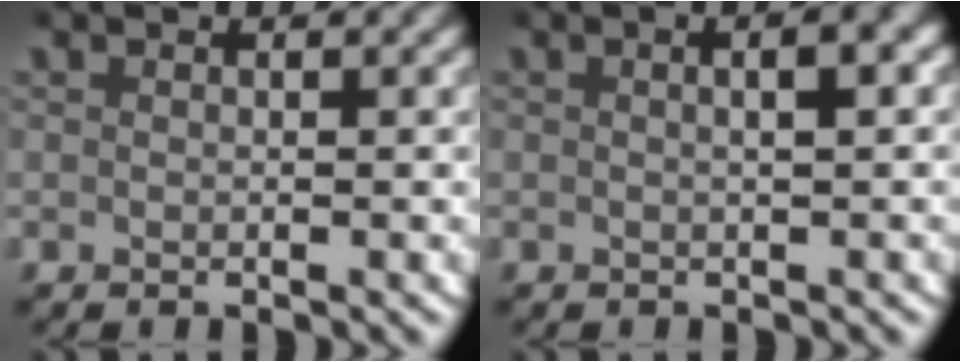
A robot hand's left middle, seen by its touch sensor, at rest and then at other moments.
{"total": 2.0, "force": [0.2, 0.4, 1.9], "torque": [-0.026, 0.010, 0.001]}